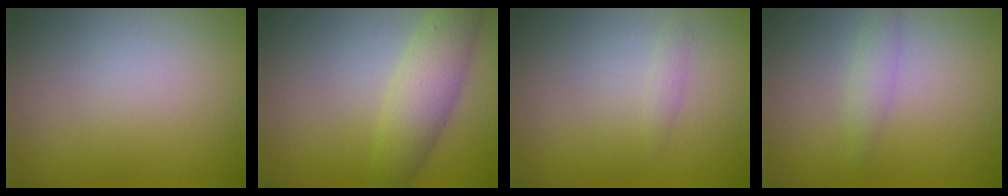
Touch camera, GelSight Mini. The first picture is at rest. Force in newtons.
{"total": 4.0, "press": 4.0, "slide": 0.1}
{"total": 0.7, "press": 0.7, "slide": 0.0}
{"total": 1.2, "press": 1.2, "slide": 0.0}